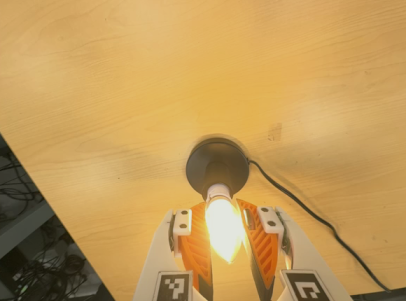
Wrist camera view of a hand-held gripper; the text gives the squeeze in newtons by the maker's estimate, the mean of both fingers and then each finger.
{"total": 13.1, "left": 11.8, "right": 14.3}